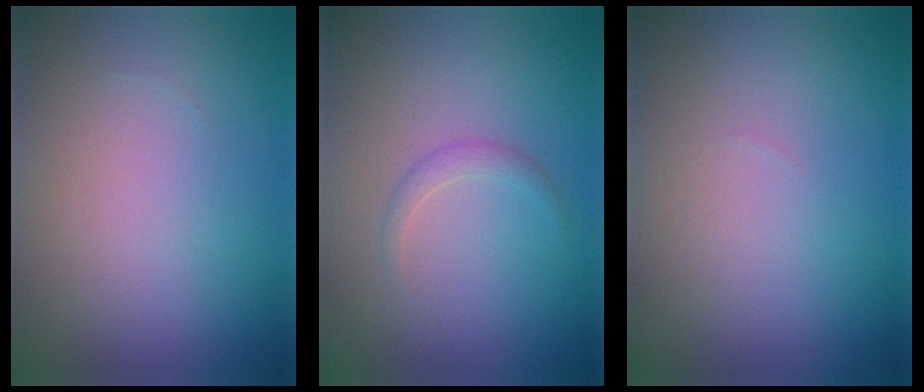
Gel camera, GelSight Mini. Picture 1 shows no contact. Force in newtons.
{"total": 1.1, "press": 1.1, "slide": 0.1}
{"total": 0.0}